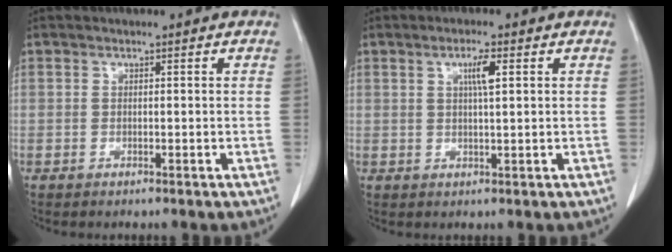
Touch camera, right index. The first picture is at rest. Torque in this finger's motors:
{"motor_torque": [0.20, 0.03, 0.03, 0.04]}